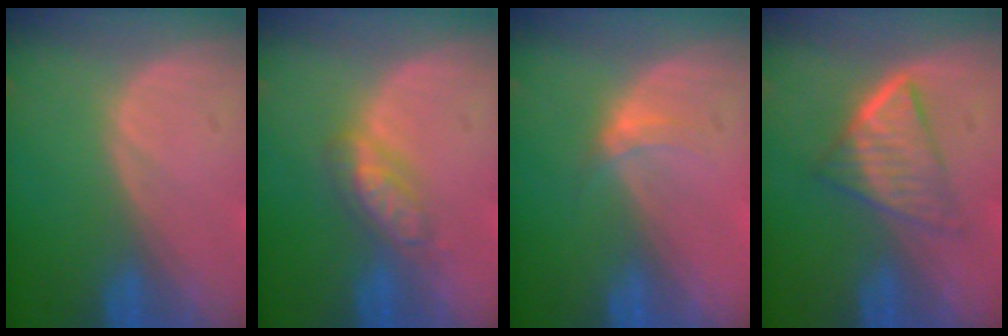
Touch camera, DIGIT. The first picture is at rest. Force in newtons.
{"total": 4.6, "press": 4.2, "slide": 1.9}
{"total": 2.3, "press": 1.9, "slide": 1.3}
{"total": 6.3, "press": 5.4, "slide": 3.1}